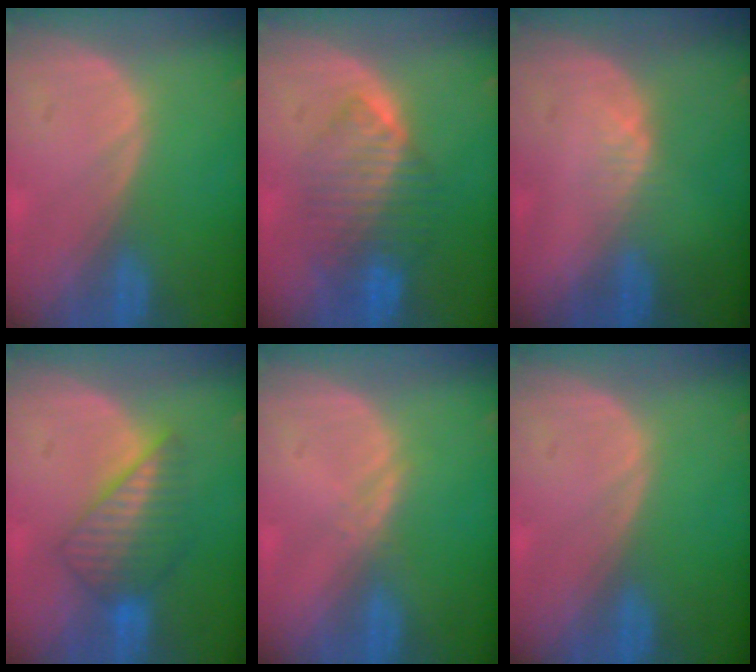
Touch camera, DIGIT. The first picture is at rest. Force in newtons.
{"total": 7.5, "press": 7.3, "slide": 1.6}
{"total": 1.7, "press": 1.5, "slide": 0.8}
{"total": 6.3, "press": 6.3, "slide": 0.2}
{"total": 1.1, "press": 1.1, "slide": 0.1}
{"total": 0.0}